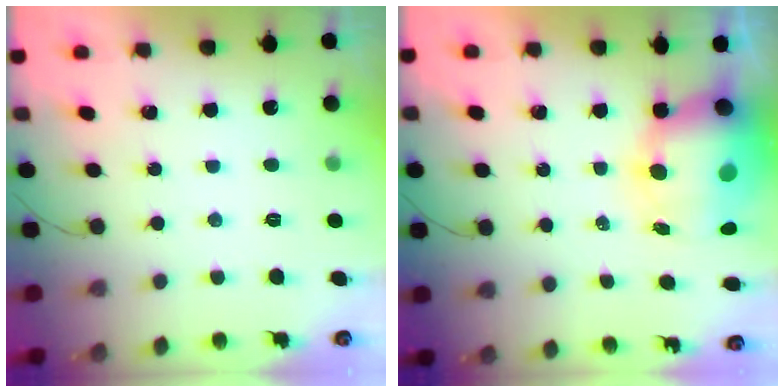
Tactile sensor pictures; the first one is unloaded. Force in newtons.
{"total": 13.0, "press": 12.7, "slide": 3.0}